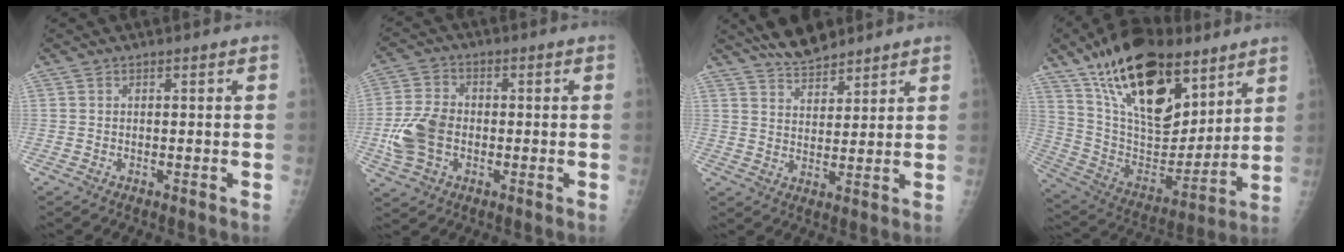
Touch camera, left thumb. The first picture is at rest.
{"total": 9.3, "force": [-1.8, 6.5, 6.3], "torque": [-0.121, 0.011, -0.034]}
{"total": 7.9, "force": [7.0, 2.5, 2.8], "torque": [-0.030, -0.033, 0.127]}
{"total": 28.0, "force": [16.4, 13.7, 18.0], "torque": [-0.279, -0.043, 0.286]}